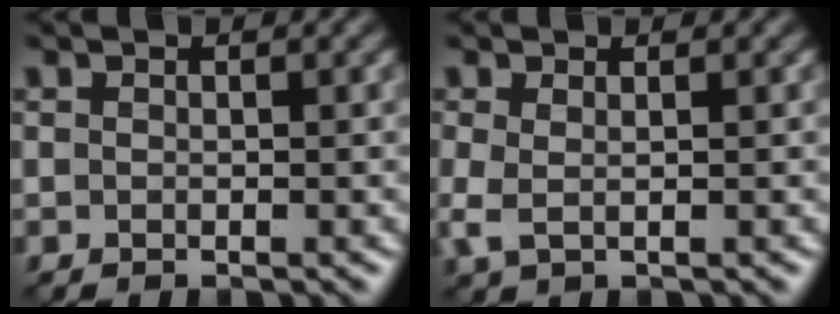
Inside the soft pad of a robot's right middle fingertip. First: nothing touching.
{"total": 1.7, "force": [0.1, 0.8, 1.5], "torque": [-0.039, -0.001, 0.001]}